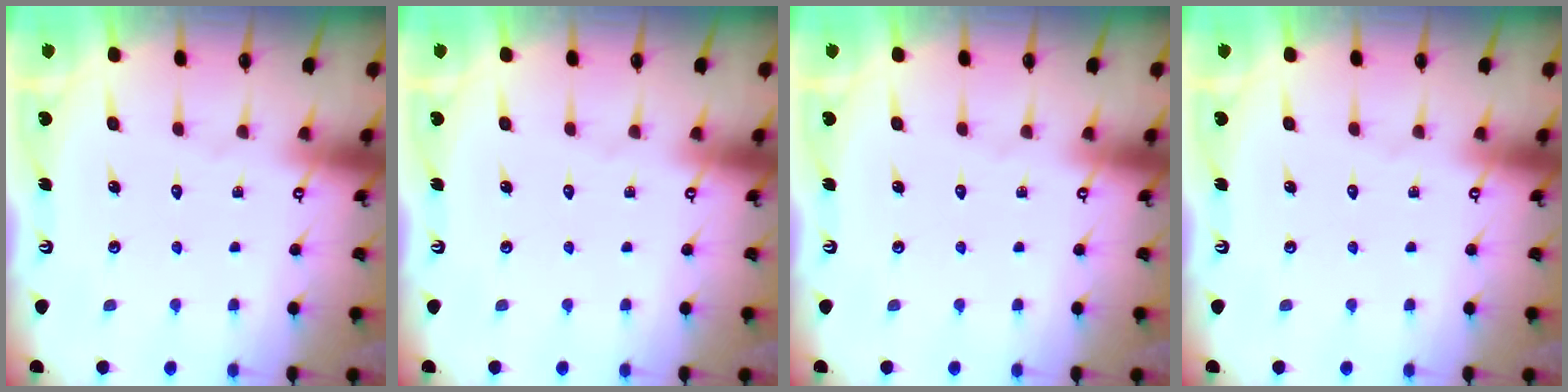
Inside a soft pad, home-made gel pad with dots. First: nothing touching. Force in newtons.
{"total": 0.0}
{"total": 0.0}
{"total": 0.0}